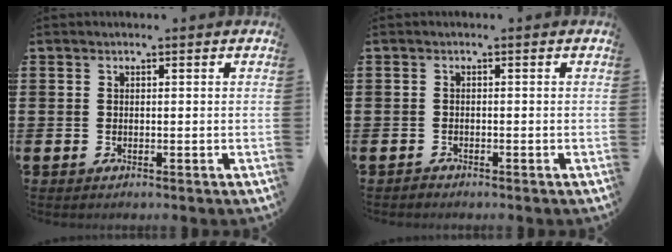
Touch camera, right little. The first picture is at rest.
{"total": 0.6, "force": [-0.5, 0.1, -0.1], "torque": [0.000, -0.001, -0.012]}